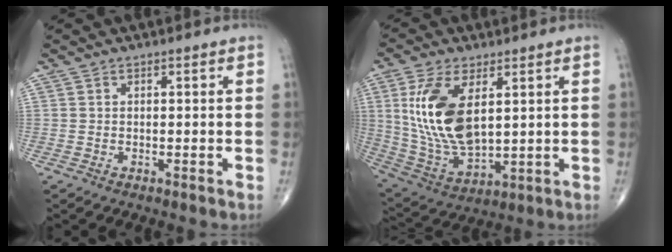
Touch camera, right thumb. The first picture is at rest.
{"total": 16.2, "force": [4.0, 8.0, 13.5], "torque": [-0.266, -0.021, 0.091]}